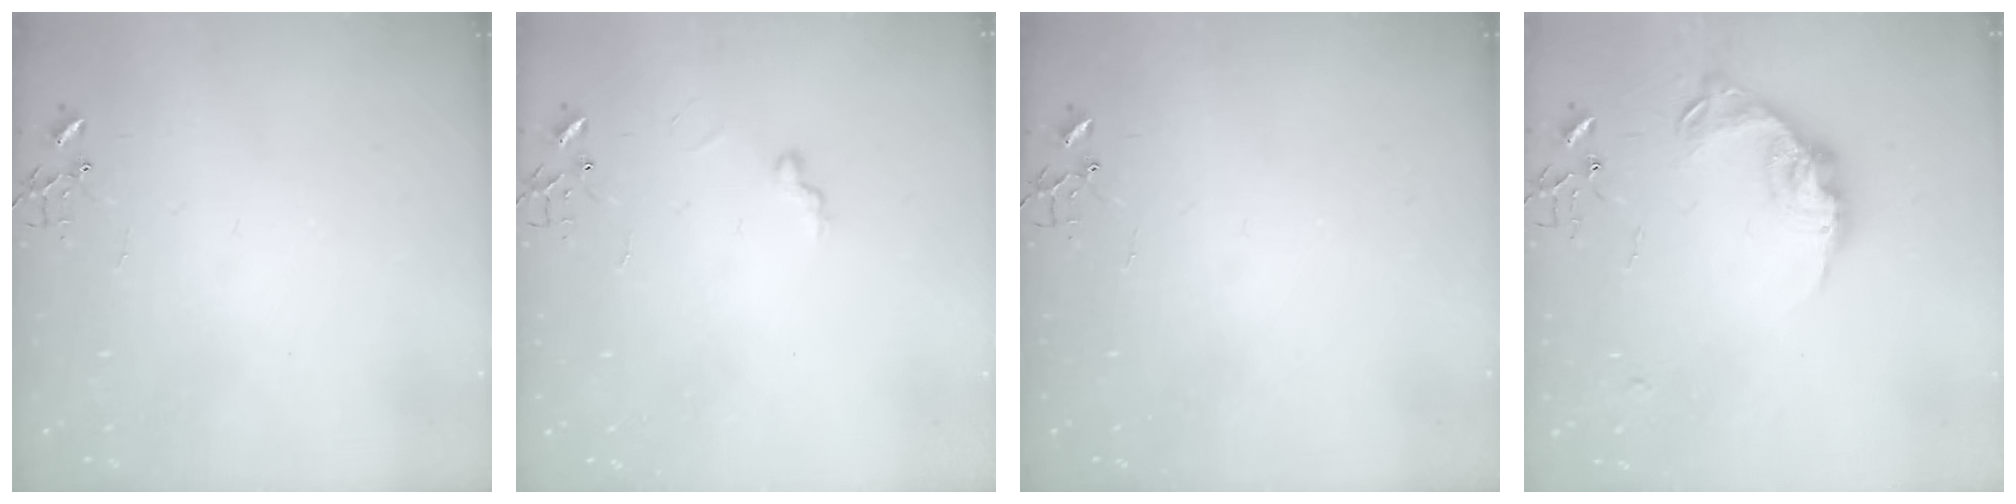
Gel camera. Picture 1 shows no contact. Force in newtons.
{"total": 5.9, "press": 5.8, "slide": 0.6}
{"total": 0.0}
{"total": 15.6, "press": 15.6, "slide": 0.7}